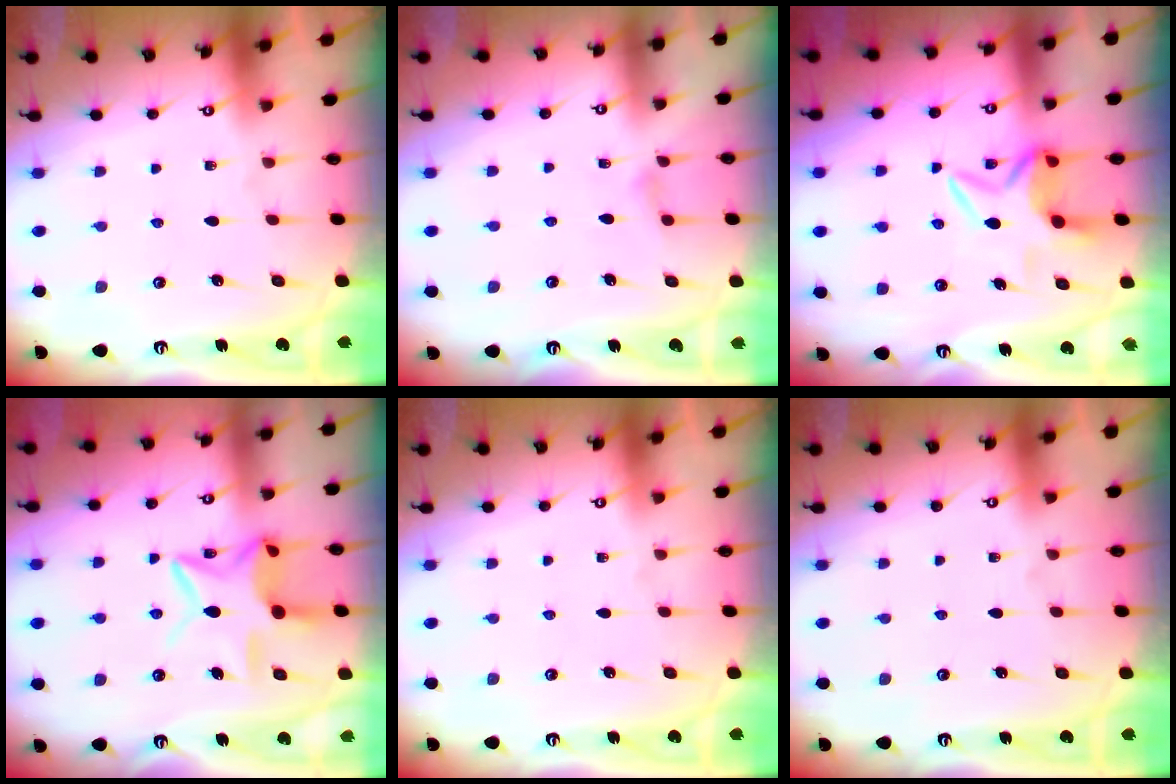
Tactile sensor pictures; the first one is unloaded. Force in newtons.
{"total": 2.0, "press": 2.0, "slide": 0.4}
{"total": 8.3, "press": 8.3, "slide": 1.0}
{"total": 12.2, "press": 12.2, "slide": 1.1}
{"total": 0.0}
{"total": 0.0}